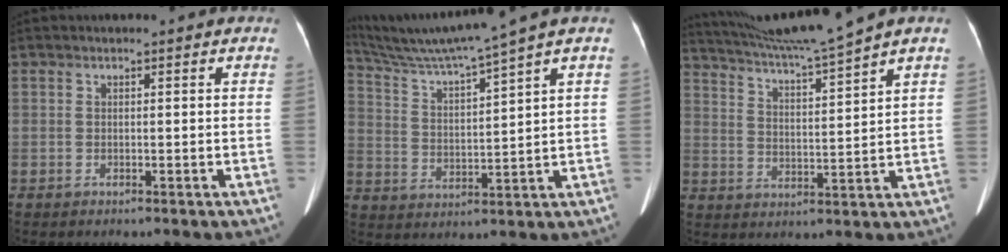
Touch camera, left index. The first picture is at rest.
{"total": 11.2, "force": [9.3, -2.7, 5.5], "torque": [-0.104, -0.001, 0.173]}
{"total": 11.6, "force": [10.2, -3.0, 4.7], "torque": [-0.089, -0.013, 0.179]}